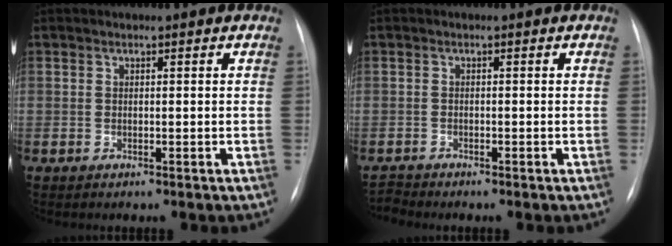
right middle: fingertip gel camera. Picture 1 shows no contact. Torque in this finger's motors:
{"motor_torque": [-0.02, 0.05, -0.05, -0.01]}